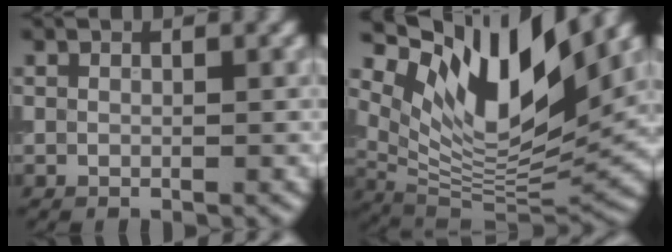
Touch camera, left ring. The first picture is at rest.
{"total": 12.6, "force": [7.2, 4.2, 9.4], "torque": [-0.159, -0.001, 0.141]}